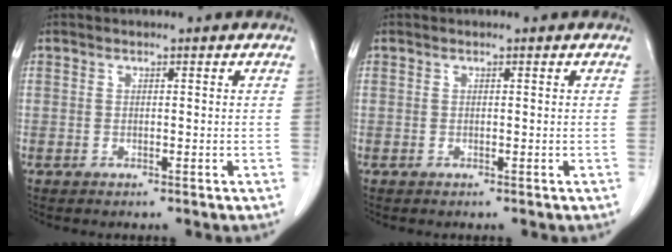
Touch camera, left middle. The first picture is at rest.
{"total": 0.0}